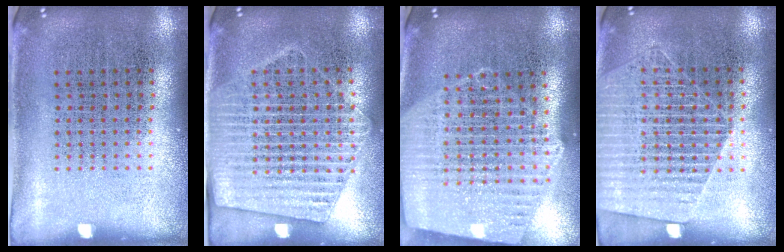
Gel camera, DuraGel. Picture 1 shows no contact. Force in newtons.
{"total": 2.0, "press": 1.8, "slide": 0.9}
{"total": 2.1, "press": 1.9, "slide": 1.0}
{"total": 1.7, "press": 1.6, "slide": 0.7}